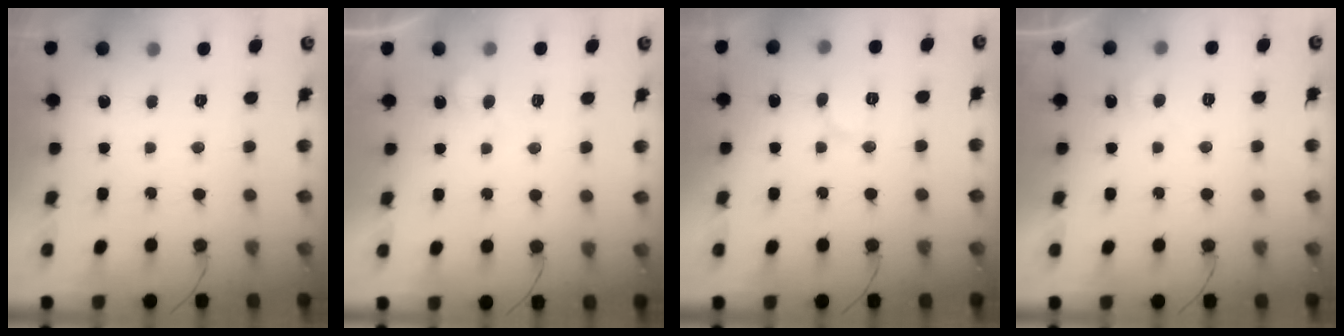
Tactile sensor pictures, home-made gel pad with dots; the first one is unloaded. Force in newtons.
{"total": 5.9, "press": 5.9, "slide": 0.5}
{"total": 6.8, "press": 6.8, "slide": 0.8}
{"total": 4.5, "press": 4.4, "slide": 0.5}